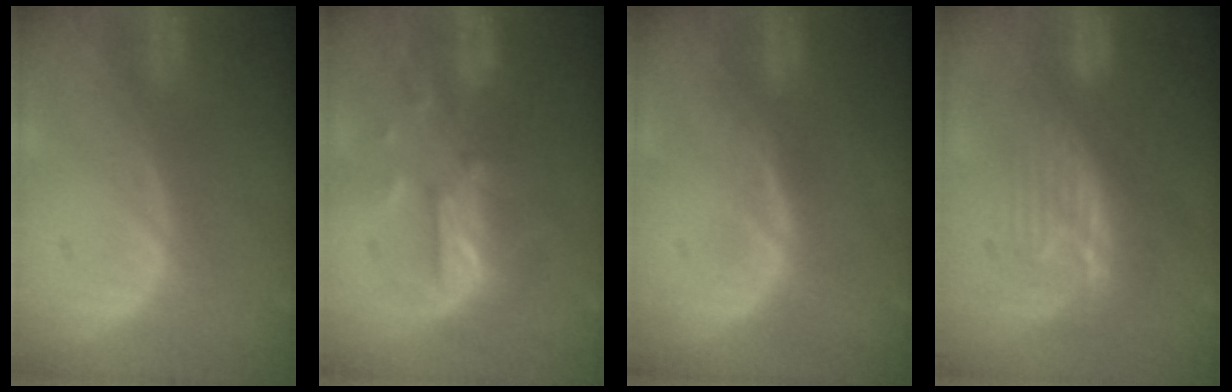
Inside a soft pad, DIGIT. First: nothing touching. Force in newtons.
{"total": 8.1, "press": 7.9, "slide": 2.0}
{"total": 1.0, "press": 1.0, "slide": 0.1}
{"total": 8.6, "press": 7.3, "slide": 4.6}